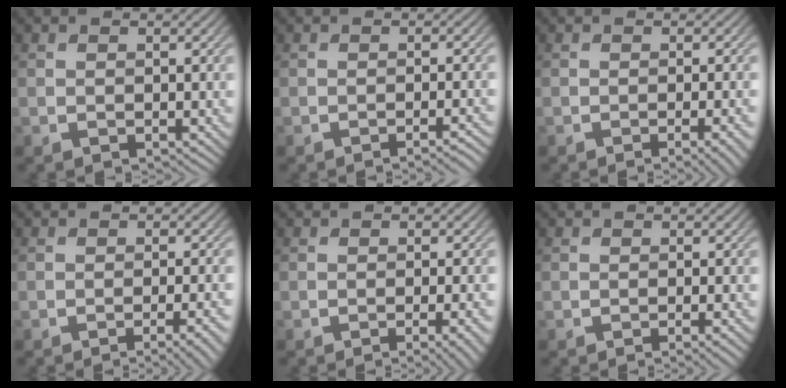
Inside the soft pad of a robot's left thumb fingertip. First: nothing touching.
{"total": 2.2, "force": [-1.4, 0.3, 1.7], "torque": [-0.013, 0.006, -0.027]}
{"total": 3.4, "force": [-1.4, 0.6, 3.0], "torque": [-0.033, 0.005, -0.024]}
{"total": 4.7, "force": [-2.3, 0.9, 4.0], "torque": [-0.046, 0.008, -0.034]}
{"total": 3.8, "force": [-1.6, 0.8, 3.4], "torque": [-0.037, 0.006, -0.025]}
{"total": 1.8, "force": [-0.7, 0.3, 1.6], "torque": [-0.017, 0.001, -0.016]}